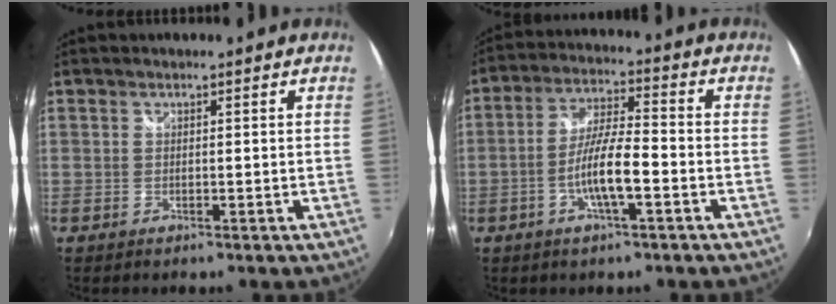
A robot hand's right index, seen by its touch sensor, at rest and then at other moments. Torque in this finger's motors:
{"motor_torque": [1.29, -0.39, 0.74, 0.18]}